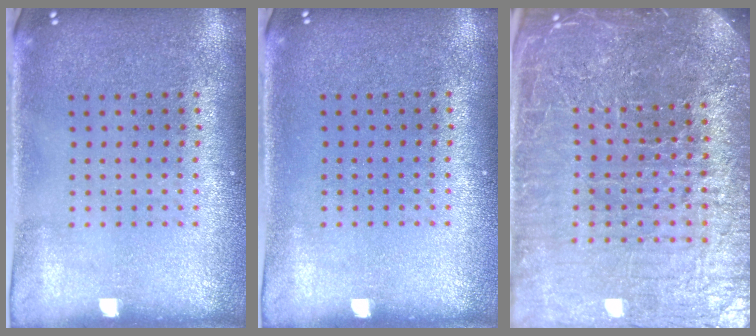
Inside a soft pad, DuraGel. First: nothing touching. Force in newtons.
{"total": 0.0}
{"total": 6.3, "press": 5.6, "slide": 2.9}